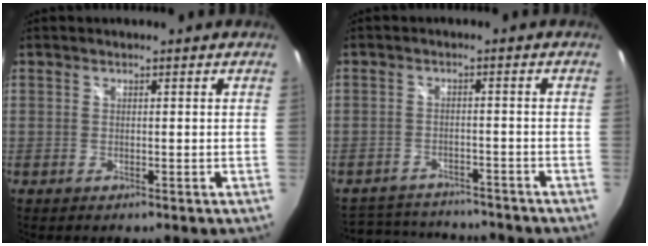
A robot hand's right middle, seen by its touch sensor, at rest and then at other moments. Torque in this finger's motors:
{"motor_torque": [-0.31, -0.23, -0.15, -0.03]}